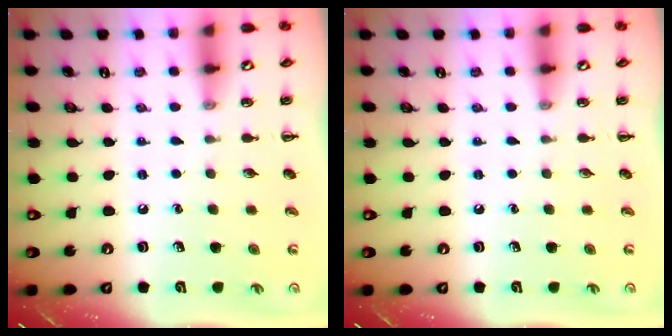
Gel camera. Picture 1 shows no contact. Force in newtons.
{"total": 0.0}